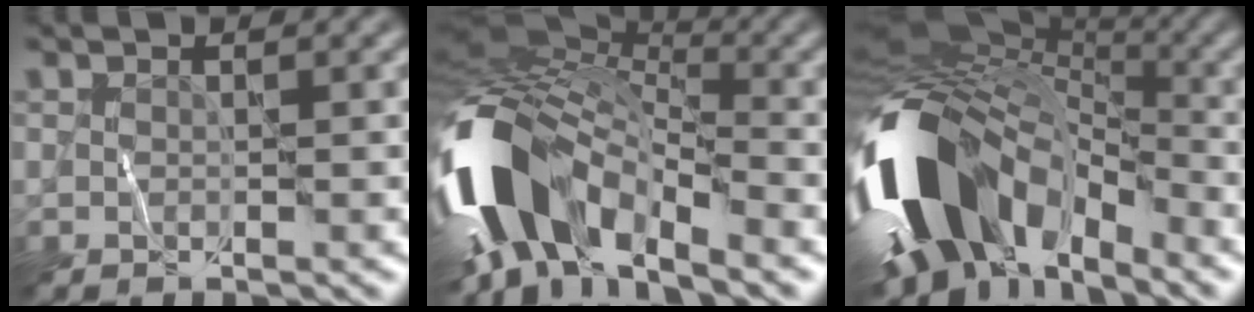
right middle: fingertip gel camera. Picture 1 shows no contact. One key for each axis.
{"total": 12.6, "fx": -4.9, "fy": 6.9, "fz": 9.3, "tx": -0.185, "ty": -0.002, "tz": -0.101}
{"total": 15.4, "fx": -4.6, "fy": 10.1, "fz": 10.7, "tx": -0.218, "ty": 0.000, "tz": -0.091}